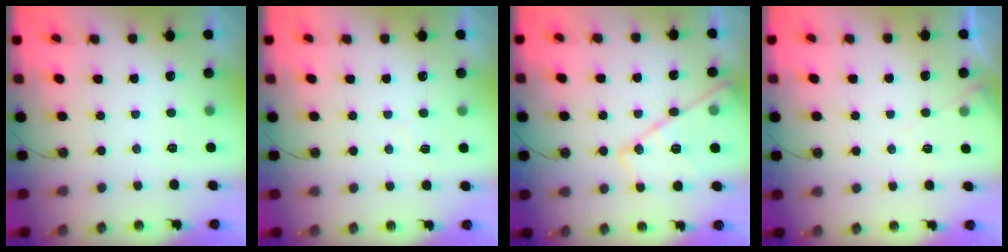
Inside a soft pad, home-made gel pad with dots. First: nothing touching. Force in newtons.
{"total": 3.8, "press": 3.8, "slide": 0.5}
{"total": 15.7, "press": 15.7, "slide": 1.3}
{"total": 4.4, "press": 4.3, "slide": 0.7}